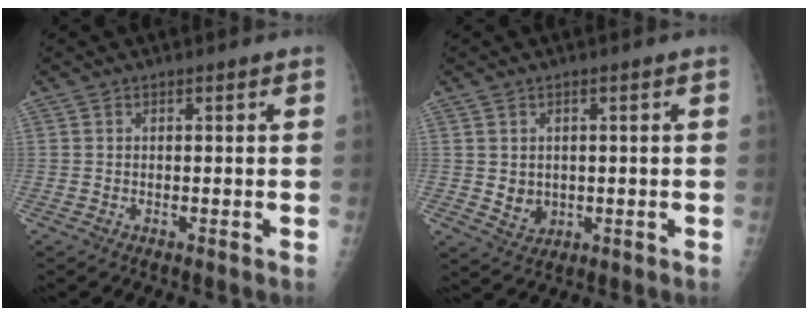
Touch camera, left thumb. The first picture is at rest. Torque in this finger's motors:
{"motor_torque": [-0.11, 0.10, 0.07, 0.04, 0.00]}